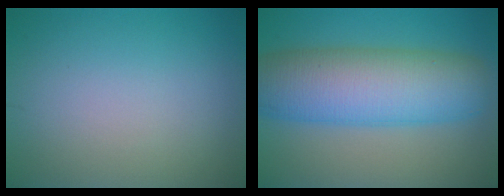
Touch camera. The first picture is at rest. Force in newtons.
{"total": 10.4, "press": 10.4, "slide": 0.3}